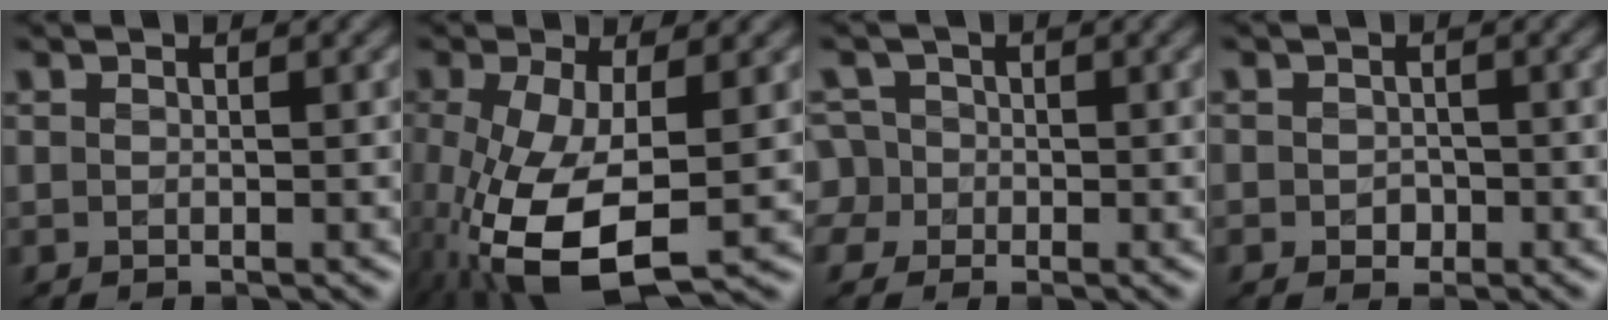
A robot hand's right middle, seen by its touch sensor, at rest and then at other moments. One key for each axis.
{"total": 10.1, "fx": -3.1, "fy": 4.2, "fz": 8.6, "tx": -0.201, "ty": -0.027, "tz": -0.051}
{"total": 4.0, "fx": -0.8, "fy": 3.8, "fz": 1.1, "tx": -0.012, "ty": 0.019, "tz": -0.038}
{"total": 1.5, "fx": -0.4, "fy": 1.2, "fz": 0.8, "tx": -0.012, "ty": -0.004, "tz": -0.010}